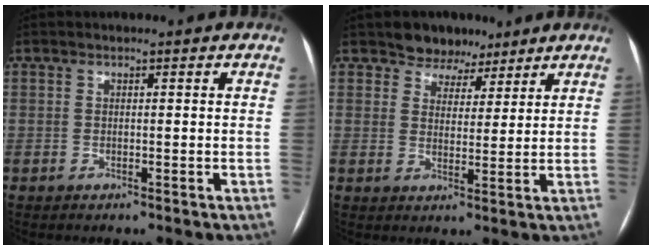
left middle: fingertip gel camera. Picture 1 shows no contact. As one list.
[{"total": 5.6, "force": [4.3, 3.5, 0.8], "torque": [-0.005, 0.006, 0.068]}]